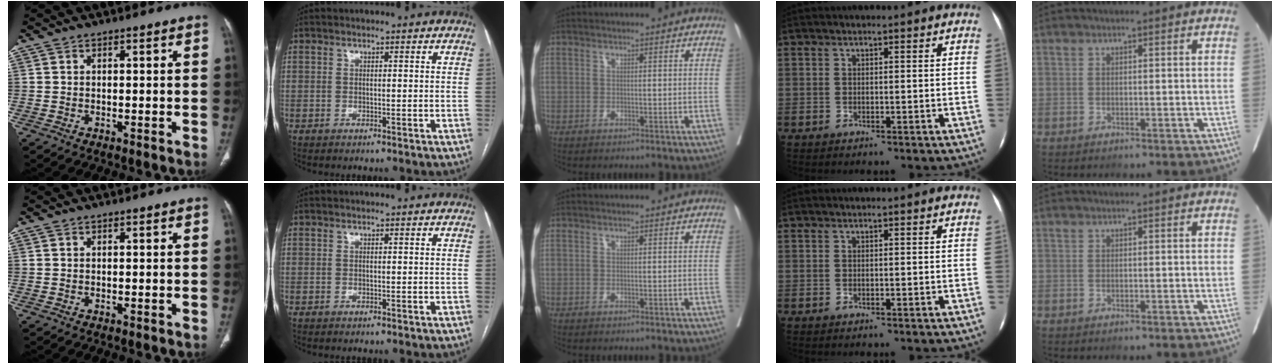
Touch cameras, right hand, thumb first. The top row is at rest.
{}